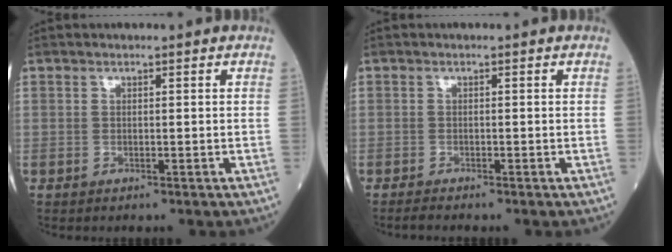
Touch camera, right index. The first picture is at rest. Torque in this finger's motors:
{"motor_torque": [-0.10, -0.13, 0.06, 0.00]}